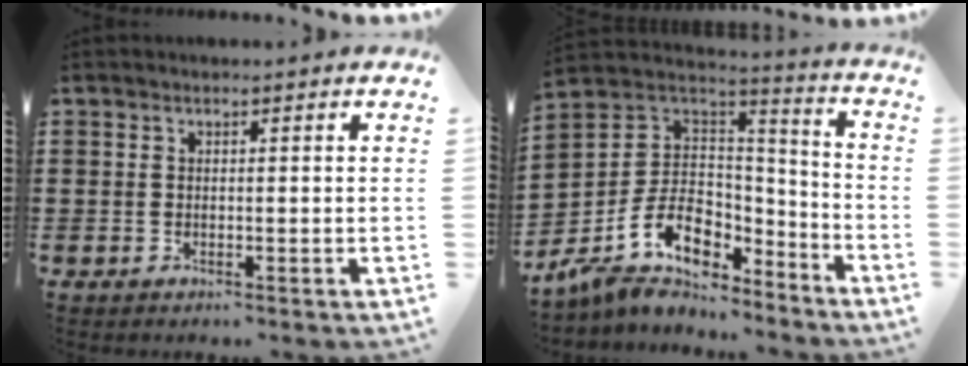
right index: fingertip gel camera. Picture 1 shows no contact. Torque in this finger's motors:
{"motor_torque": [0.48, -0.48, 0.06, 0.00]}